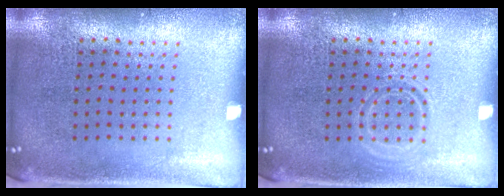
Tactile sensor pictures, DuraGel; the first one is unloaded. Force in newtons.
{"total": 1.4, "press": 1.3, "slide": 0.4}